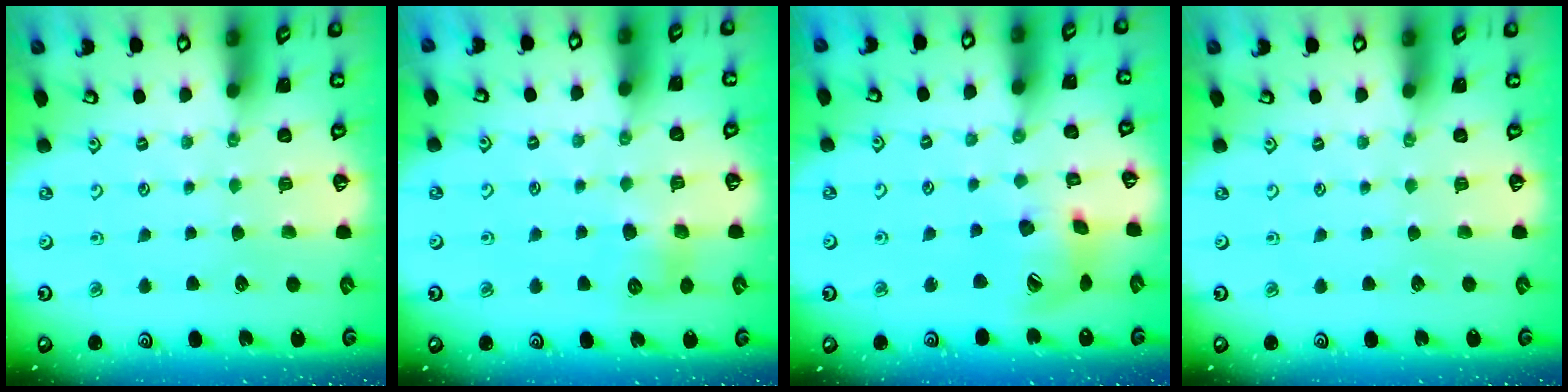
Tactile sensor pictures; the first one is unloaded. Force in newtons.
{"total": 6.5, "press": 6.5, "slide": 0.6}
{"total": 14.5, "press": 14.4, "slide": 2.2}
{"total": 0.0}